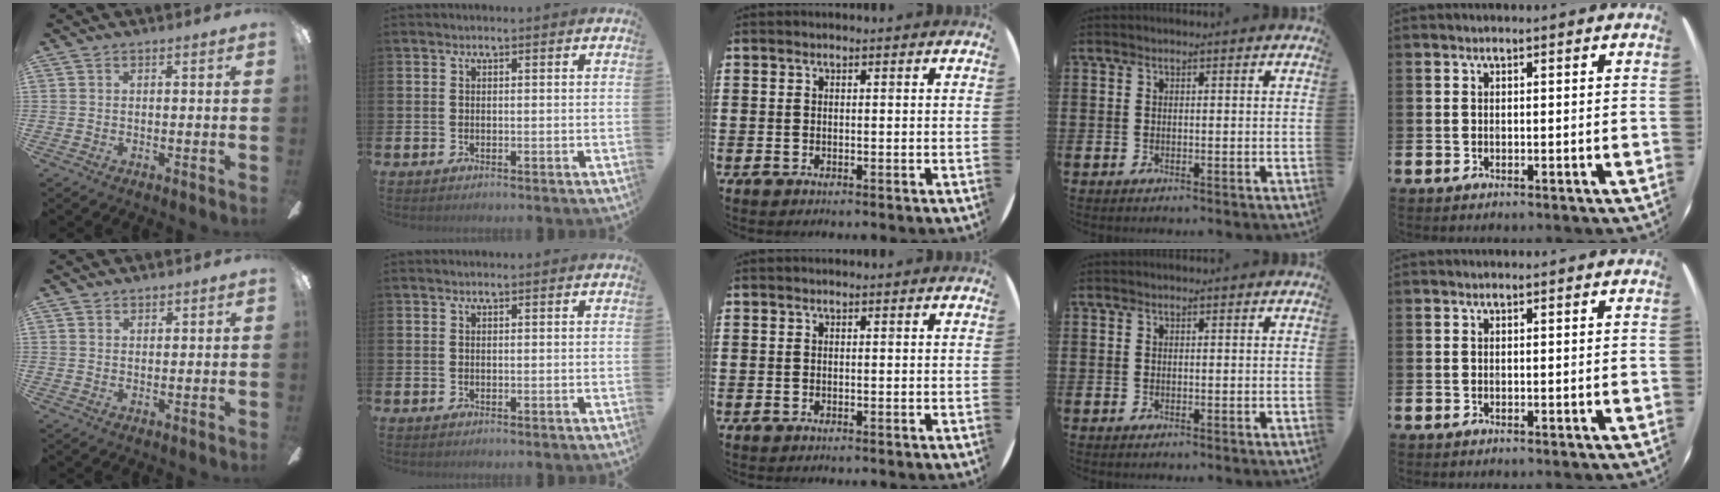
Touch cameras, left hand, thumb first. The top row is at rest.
{"thumb": {"total": 1.4, "force": [1.3, 0.6, 0.0], "torque": [0.000, -0.001, 0.025]}}